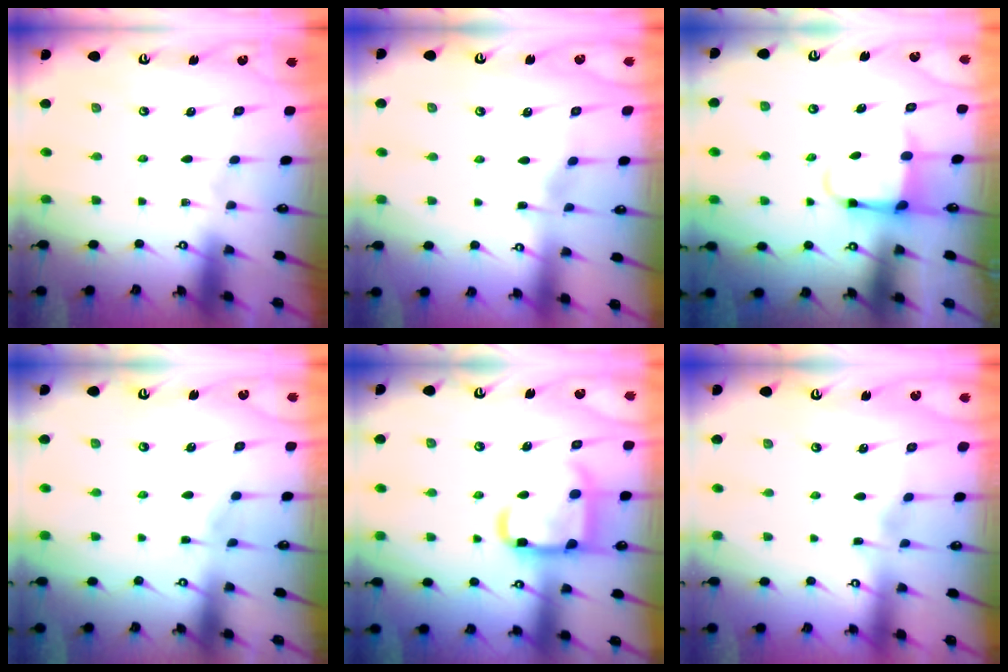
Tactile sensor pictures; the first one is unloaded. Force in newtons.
{"total": 4.2, "press": 4.2, "slide": 0.4}
{"total": 3.8, "press": 3.7, "slide": 0.9}
{"total": 2.1, "press": 2.1, "slide": 0.4}
{"total": 17.5, "press": 17.4, "slide": 1.6}
{"total": 2.5, "press": 2.5, "slide": 0.3}